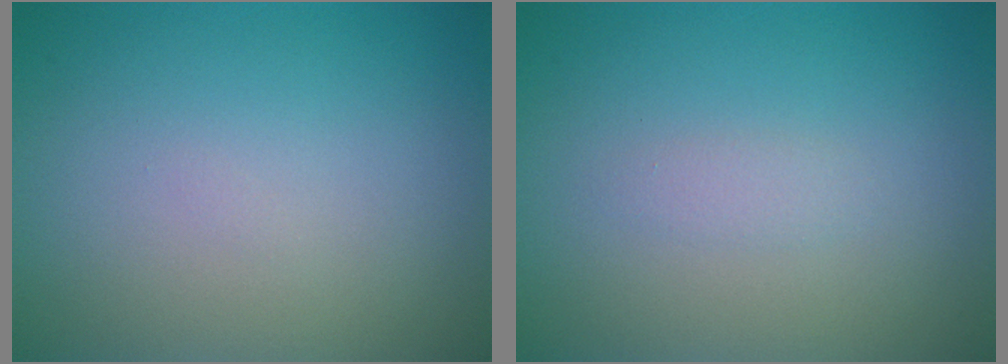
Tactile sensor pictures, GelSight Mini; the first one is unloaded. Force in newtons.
{"total": 0.9, "press": 0.9, "slide": 0.0}